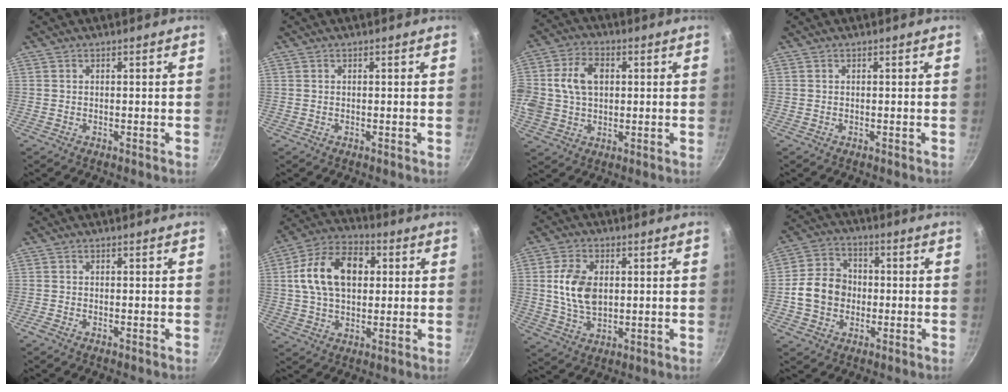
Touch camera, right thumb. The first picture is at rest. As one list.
[{"total": 0.0}, {"total": 13.6, "force": [2.0, 10.1, 8.9], "torque": [-0.175, 0.023, 0.030]}, {"total": 0.0}, {"total": 0.7, "force": [-0.5, 0.3, 0.5], "torque": [-0.017, 0.003, -0.015]}, {"total": 15.6, "force": [2.9, 10.4, 11.3], "torque": [-0.173, 0.019, 0.035]}, {"total": 9.9, "force": [1.2, 6.5, 7.4], "torque": [-0.128, -0.004, 0.023]}, {"total": 10.4, "force": [-1.1, 8.7, 5.6], "torque": [-0.070, 0.022, -0.031]}]